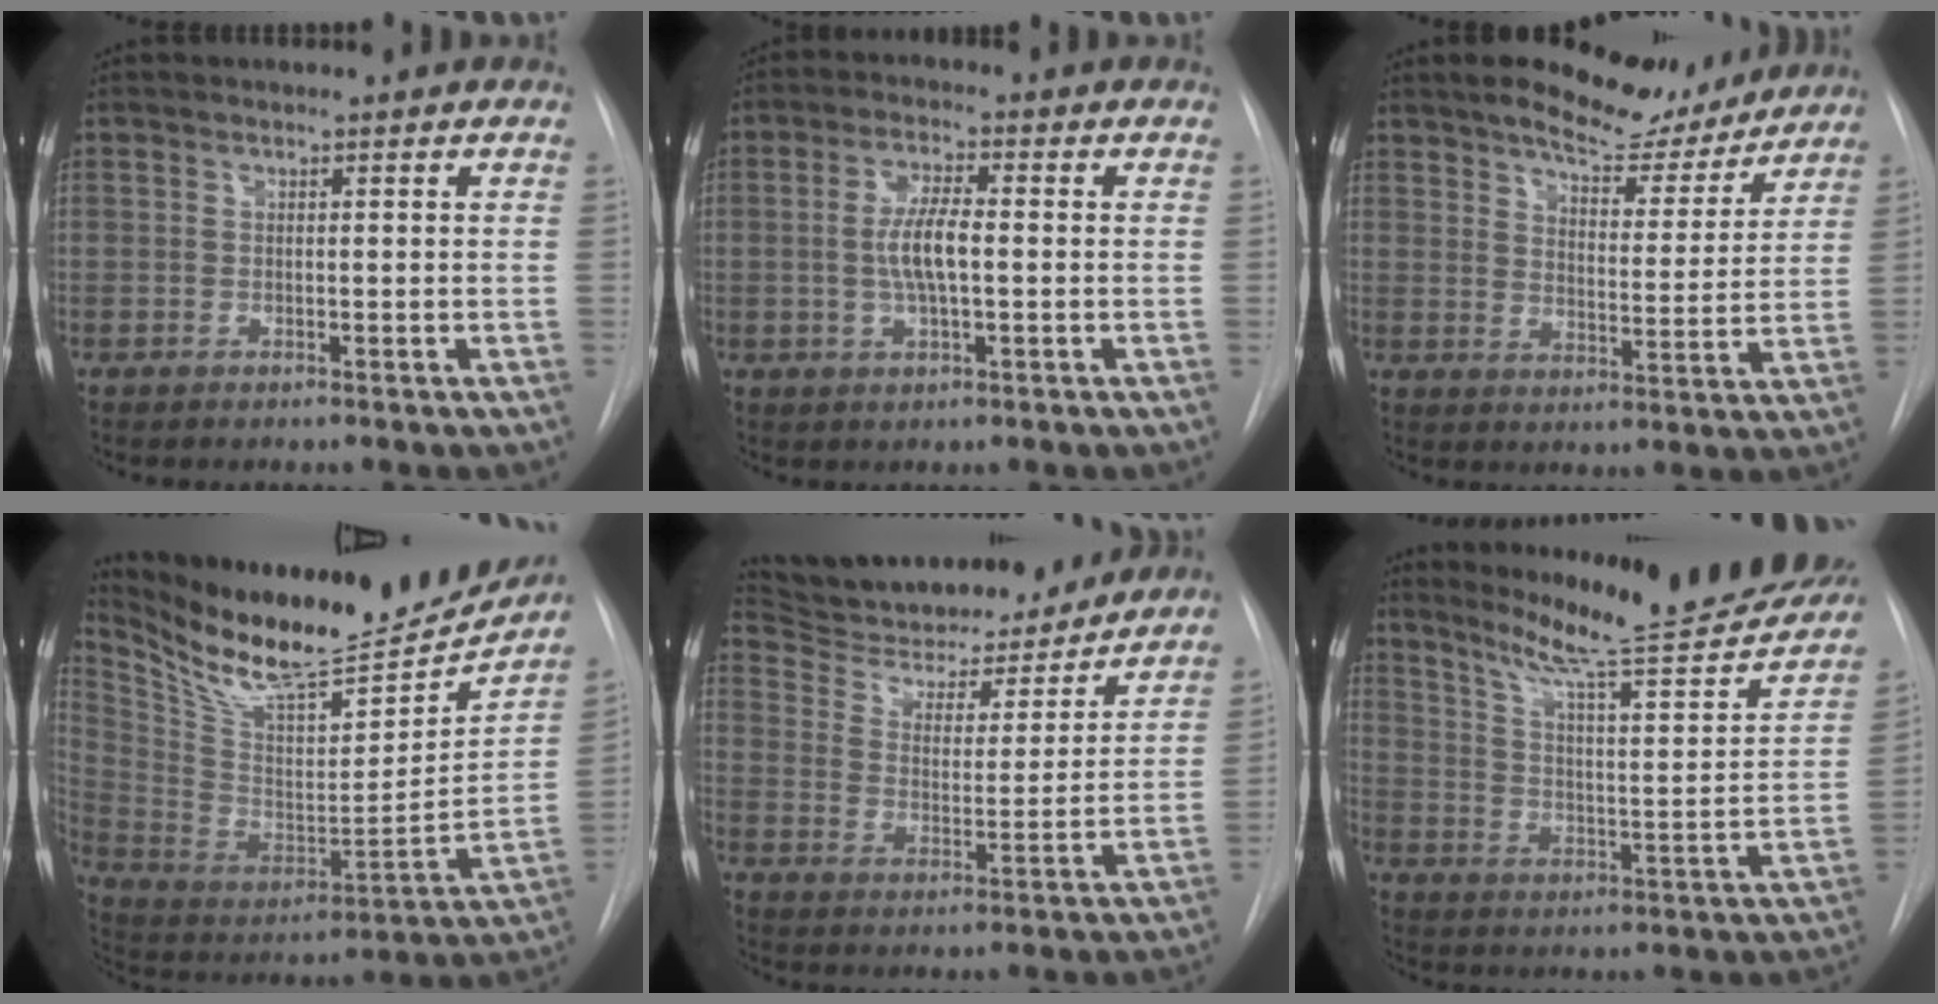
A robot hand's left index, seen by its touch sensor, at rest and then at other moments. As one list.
[{"total": 6.0, "force": [-0.9, 1.4, 5.7], "torque": [-0.118, -0.001, -0.017]}, {"total": 10.5, "force": [9.4, 3.2, 3.4], "torque": [-0.041, -0.019, 0.128]}, {"total": 24.2, "force": [21.6, 4.4, 10.2], "torque": [-0.190, -0.056, 0.337]}, {"total": 21.0, "force": [19.4, 4.7, 6.7], "torque": [-0.102, -0.015, 0.280]}, {"total": 21.9, "force": [20.0, 0.8, 9.0], "torque": [-0.136, -0.074, 0.272]}]